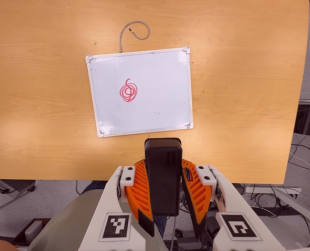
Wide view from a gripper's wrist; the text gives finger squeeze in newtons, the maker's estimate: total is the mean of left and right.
{"total": 11.6, "left": 9.3, "right": 14.0}